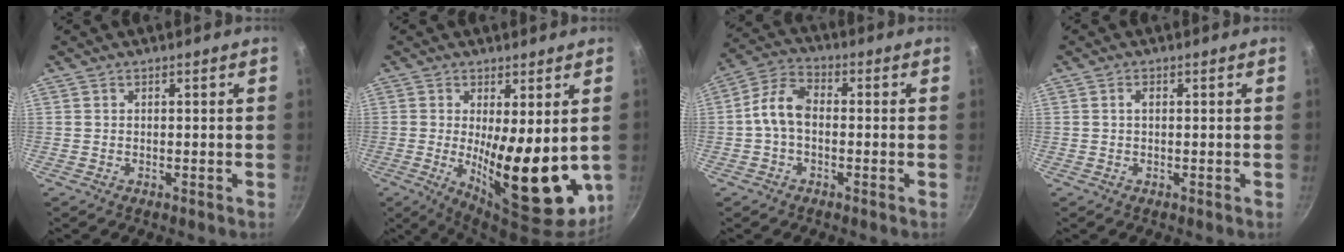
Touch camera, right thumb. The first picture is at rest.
{"total": 16.6, "force": [-0.4, 5.9, 15.5], "torque": [-0.204, -0.029, 0.009]}
{"total": 7.5, "force": [-0.7, 4.8, 5.8], "torque": [-0.105, 0.030, -0.027]}
{"total": 1.1, "force": [0.2, 0.6, 0.9], "torque": [-0.017, 0.003, 0.003]}